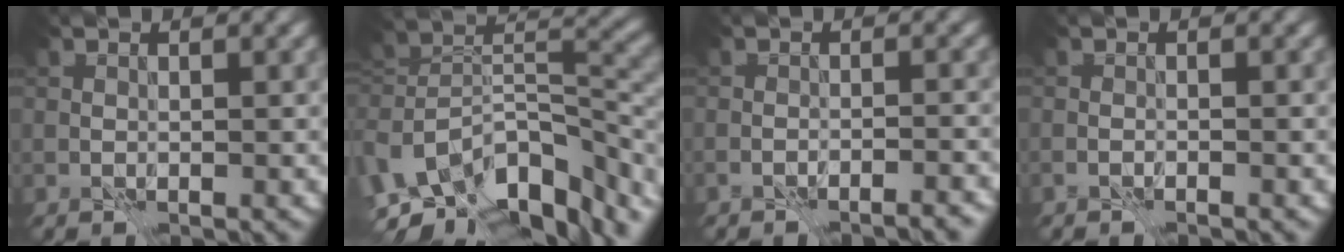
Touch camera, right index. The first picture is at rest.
{"total": 12.7, "force": [-5.4, 6.8, 9.3], "torque": [-0.172, 0.003, -0.072]}
{"total": 3.2, "force": [-3.0, 0.3, 1.0], "torque": [-0.017, 0.005, -0.042]}
{"total": 0.7, "force": [-0.7, 0.0, 0.1], "torque": [-0.003, -0.003, -0.016]}